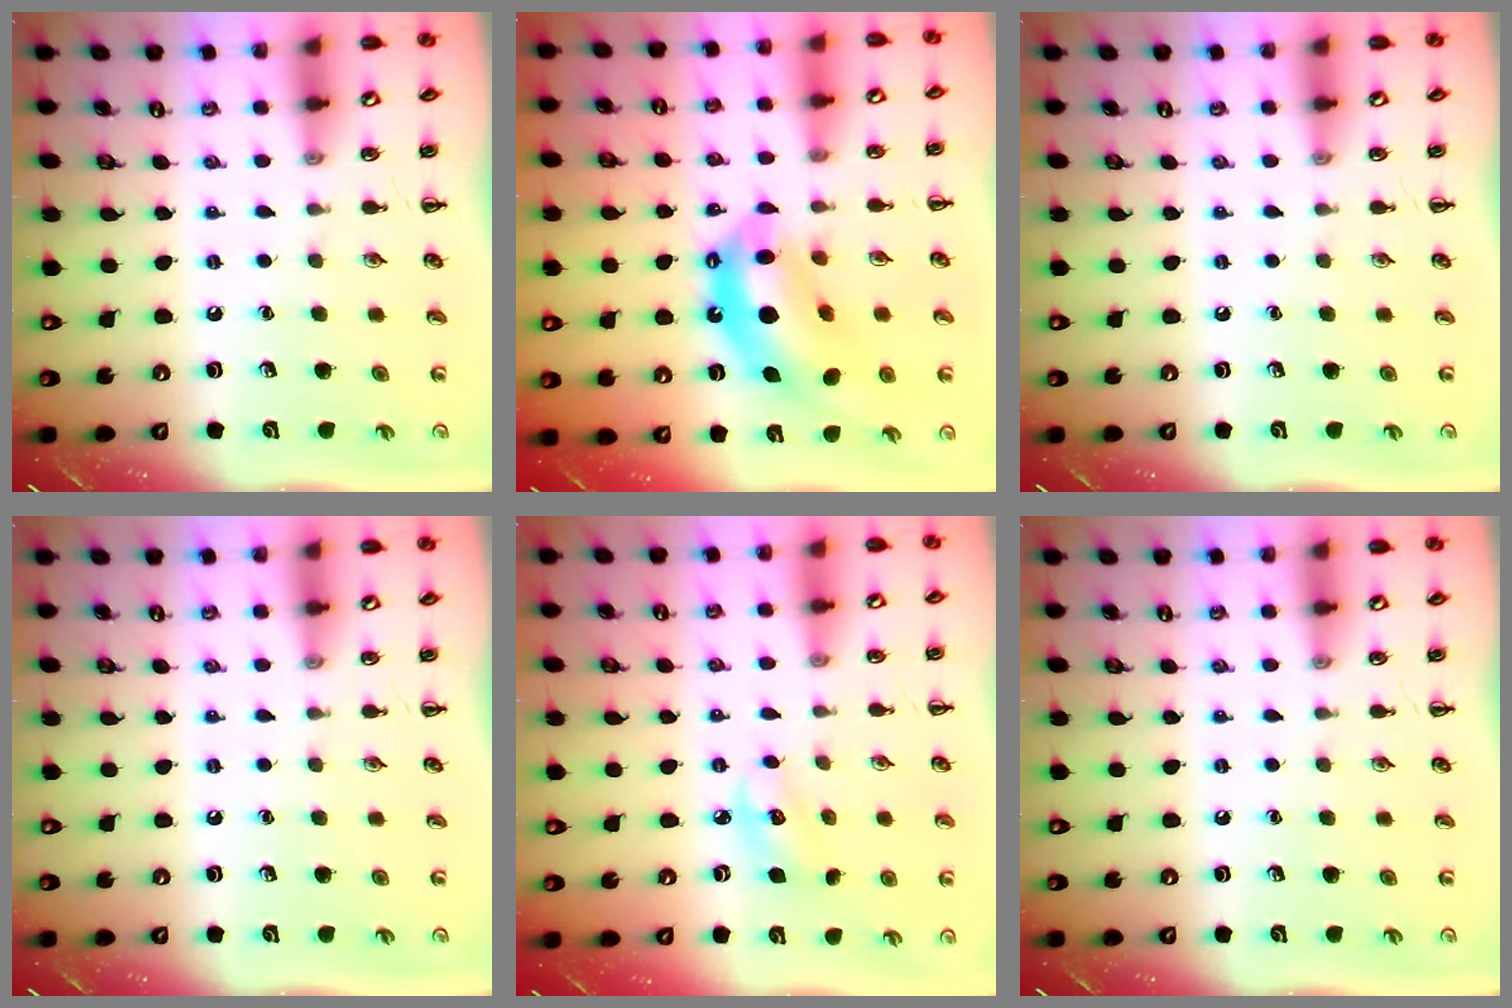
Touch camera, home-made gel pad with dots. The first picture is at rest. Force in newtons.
{"total": 13.1, "press": 12.6, "slide": 3.6}
{"total": 0.0}
{"total": 0.0}
{"total": 3.9, "press": 3.8, "slide": 0.9}
{"total": 0.0}